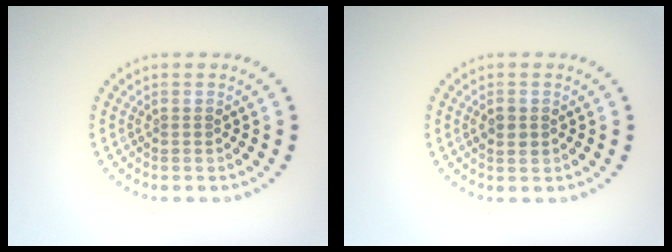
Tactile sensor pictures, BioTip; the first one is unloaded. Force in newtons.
{"total": 1.1, "press": 1.1, "slide": 0.1}